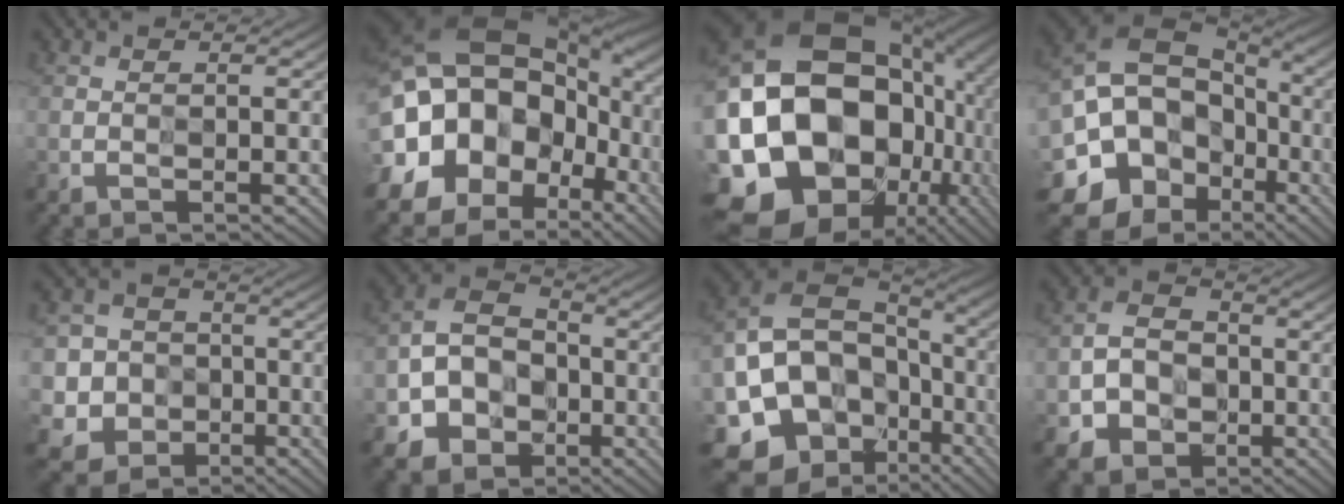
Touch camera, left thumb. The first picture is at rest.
{"total": 20.0, "force": [-2.4, 15.4, 12.5], "torque": [-0.226, -0.010, -0.058]}
{"total": 23.6, "force": [-3.9, 19.8, 12.1], "torque": [-0.278, 0.002, -0.094]}
{"total": 18.2, "force": [-3.5, 16.1, 7.7], "torque": [-0.164, -0.003, -0.080]}
{"total": 6.2, "force": [-0.8, 6.2, 0.5], "torque": [-0.031, -0.007, -0.033]}
{"total": 7.9, "force": [-2.0, 6.8, 3.6], "torque": [-0.071, 0.004, -0.054]}
{"total": 17.6, "force": [-5.4, 14.9, 7.6], "torque": [-0.163, -0.015, -0.096]}
{"total": 5.7, "force": [-1.2, 5.1, 2.3], "torque": [-0.053, 0.001, -0.032]}